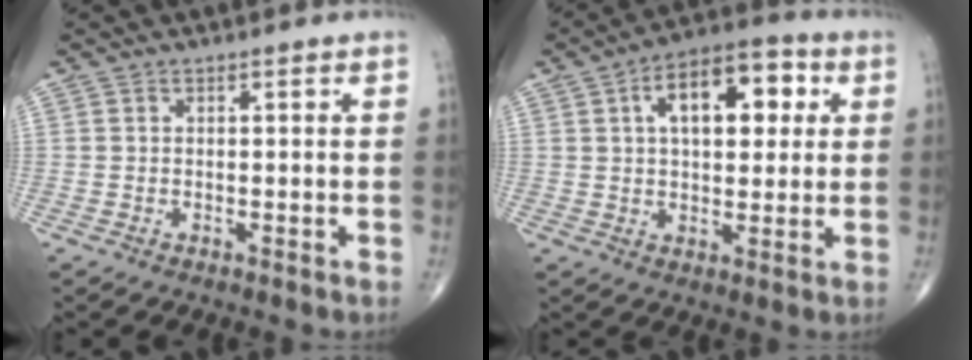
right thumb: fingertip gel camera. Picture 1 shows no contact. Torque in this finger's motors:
{"motor_torque": [0.67, 3.01, 1.54, 0.39, 0.12]}